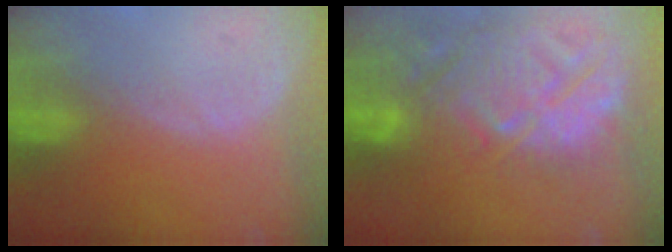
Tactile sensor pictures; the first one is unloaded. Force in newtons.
{"total": 15.0, "press": 12.9, "slide": 7.7}